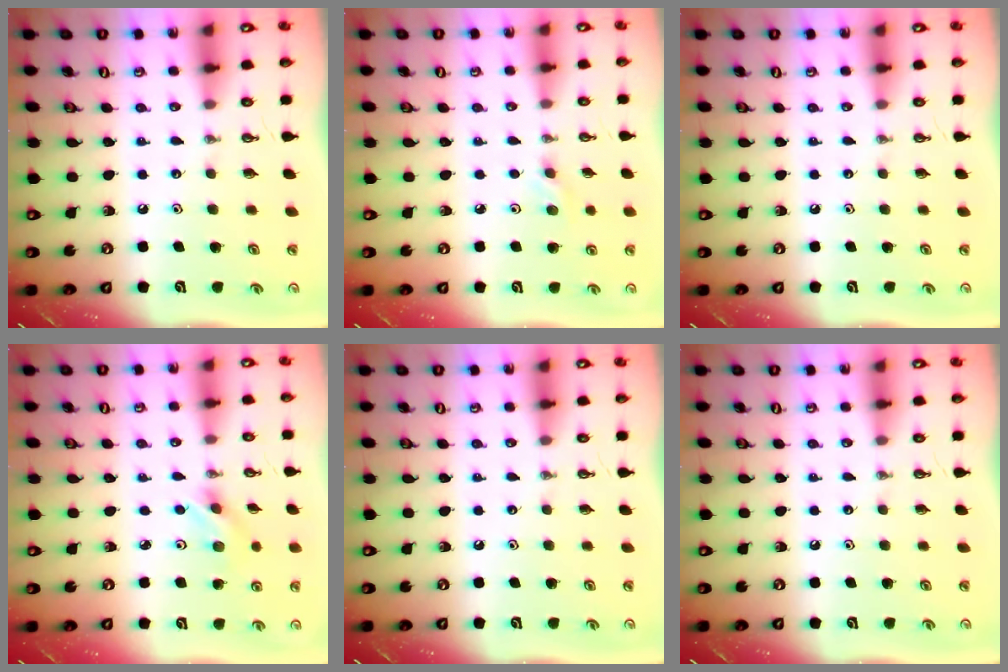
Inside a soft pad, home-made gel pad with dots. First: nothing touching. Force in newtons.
{"total": 3.9, "press": 3.8, "slide": 0.6}
{"total": 0.0}
{"total": 2.7, "press": 2.7, "slide": 0.3}
{"total": 0.0}
{"total": 0.0}